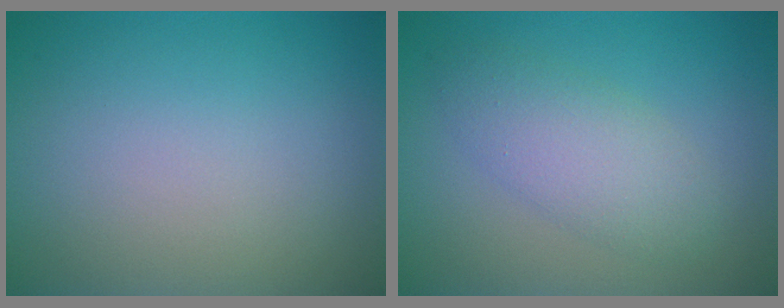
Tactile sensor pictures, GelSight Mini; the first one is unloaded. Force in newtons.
{"total": 3.8, "press": 3.8, "slide": 0.1}